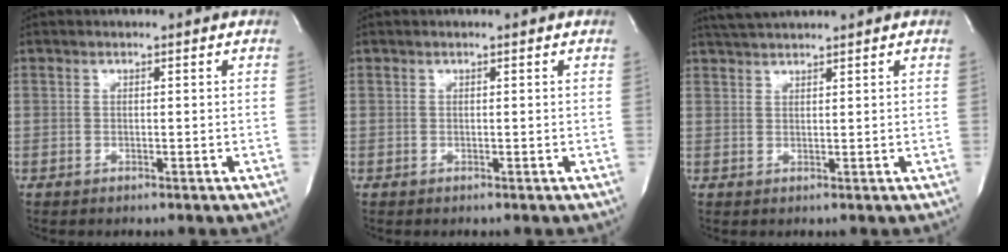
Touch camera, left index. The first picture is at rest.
{"total": 0.6, "force": [0.6, -0.1, 0.2], "torque": [-0.006, 0.001, 0.012]}
{"total": 4.6, "force": [4.3, -0.6, 1.6], "torque": [-0.028, 0.026, 0.080]}